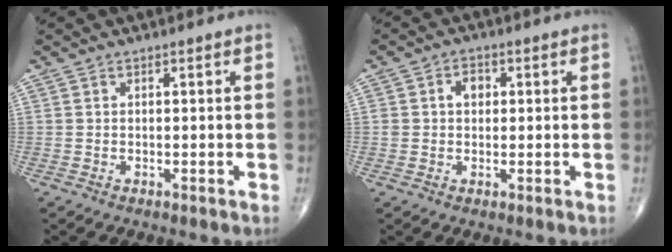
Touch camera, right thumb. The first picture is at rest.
{"total": 3.4, "force": [0.7, 2.7, 2.0], "torque": [-0.016, 0.005, 0.010]}